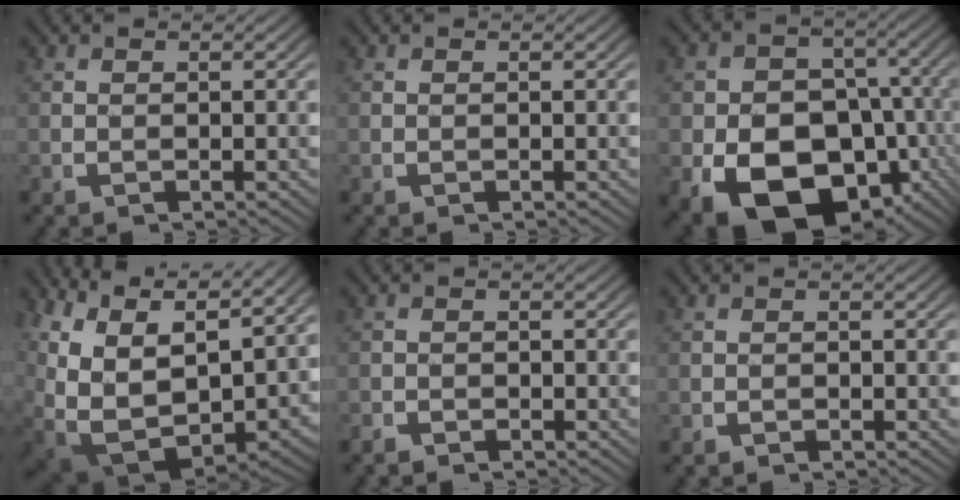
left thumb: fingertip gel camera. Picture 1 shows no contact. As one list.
[{"total": 0.0}, {"total": 17.4, "force": [-5.7, 12.4, 10.8], "torque": [-0.207, -0.093, -0.052]}, {"total": 16.0, "force": [-0.5, 11.3, 11.3], "torque": [-0.254, -0.078, 0.016]}, {"total": 1.3, "force": [-1.3, 0.3, -0.1], "torque": [0.006, -0.007, -0.025]}, {"total": 0.7, "force": [-0.6, 0.1, 0.0], "torque": [0.001, -0.003, -0.012]}]